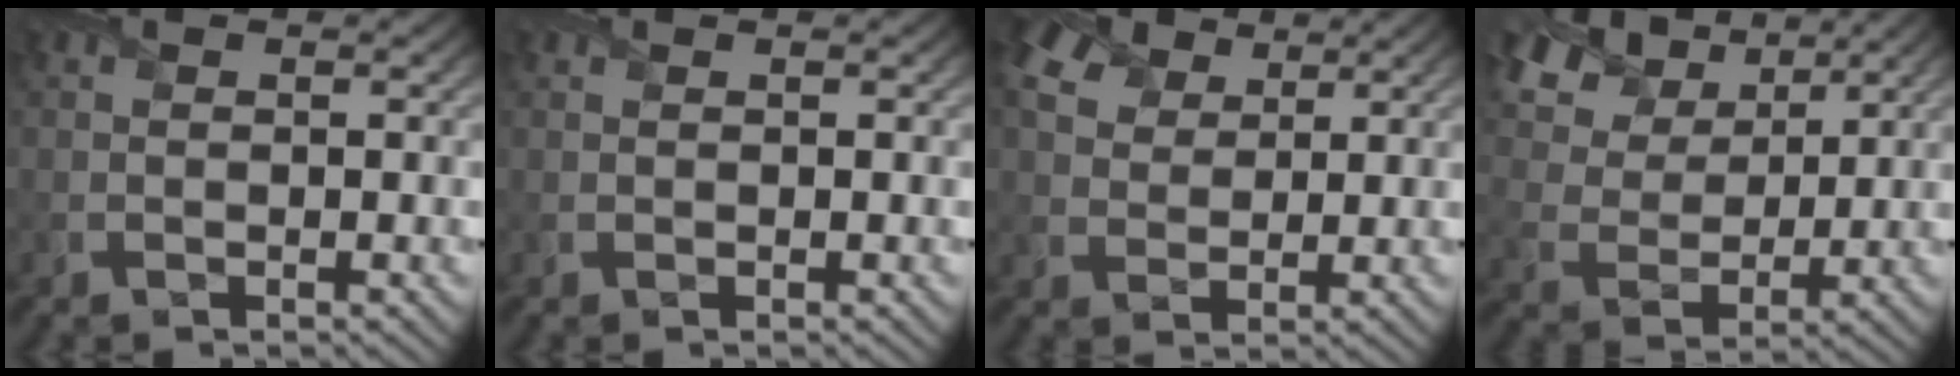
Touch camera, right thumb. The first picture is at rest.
{"total": 0.0}
{"total": 7.6, "force": [4.7, 4.4, 4.0], "torque": [-0.120, 0.025, 0.085]}
{"total": 13.4, "force": [7.9, 7.9, 7.4], "torque": [-0.221, 0.029, 0.147]}